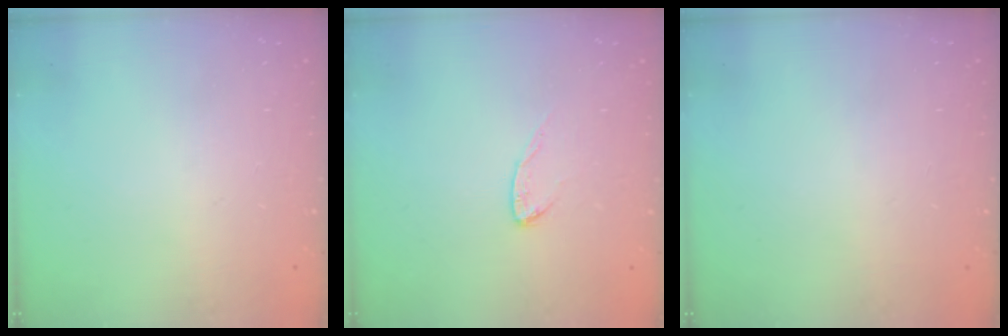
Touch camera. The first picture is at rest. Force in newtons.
{"total": 5.8, "press": 5.8, "slide": 0.4}
{"total": 0.0}